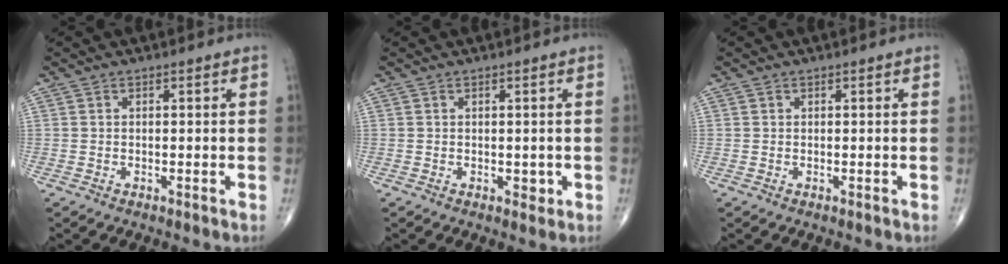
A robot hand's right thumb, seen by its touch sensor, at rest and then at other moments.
{"total": 1.2, "force": [0.0, 0.9, 0.8], "torque": [-0.002, -0.001, 0.001]}
{"total": 0.0}